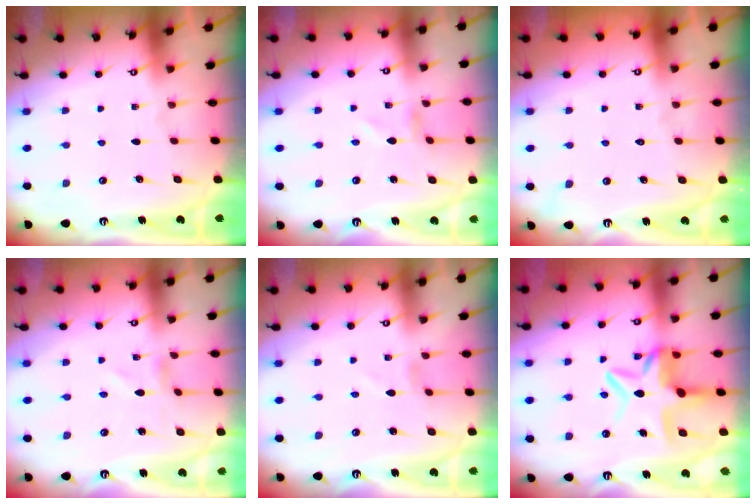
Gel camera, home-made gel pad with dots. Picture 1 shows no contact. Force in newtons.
{"total": 1.0, "press": 1.0, "slide": 0.1}
{"total": 1.6, "press": 1.6, "slide": 0.2}
{"total": 0.8, "press": 0.8, "slide": 0.1}
{"total": 0.8, "press": 0.8, "slide": 0.1}
{"total": 10.8, "press": 10.6, "slide": 2.0}